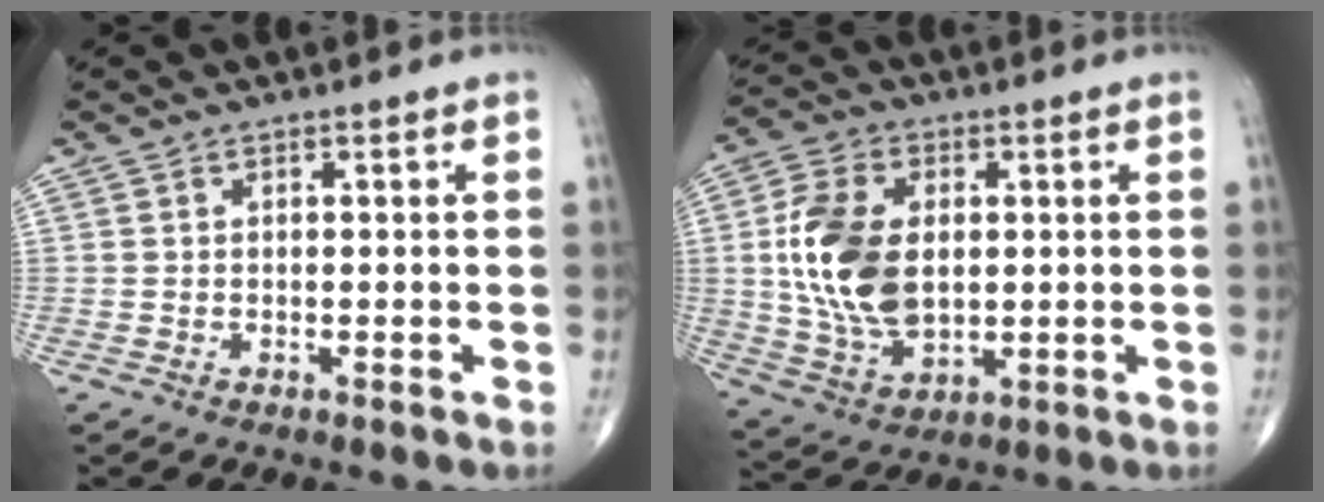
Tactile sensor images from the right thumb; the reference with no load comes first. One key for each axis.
{"total": 15.1, "fx": 1.4, "fy": 9.3, "fz": 11.8, "tx": -0.222, "ty": -0.005, "tz": 0.030}